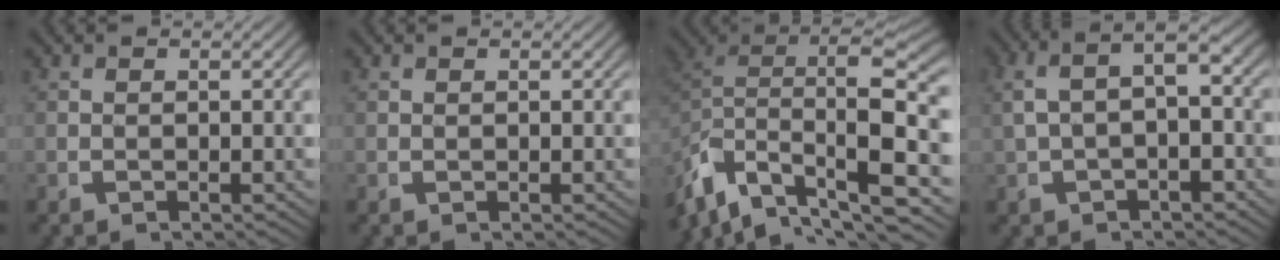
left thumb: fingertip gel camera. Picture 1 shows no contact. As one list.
[{"total": 0.0}, {"total": 14.5, "force": [-2.4, 9.3, 10.9], "torque": [-0.170, -0.025, -0.041]}, {"total": 5.9, "force": [0.8, 3.4, 4.8], "torque": [-0.079, 0.017, 0.012]}]